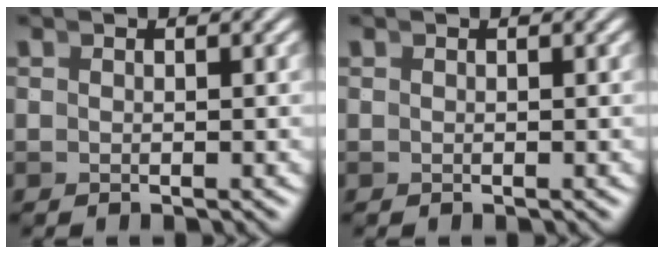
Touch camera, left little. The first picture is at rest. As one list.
[{"total": 0.0}]